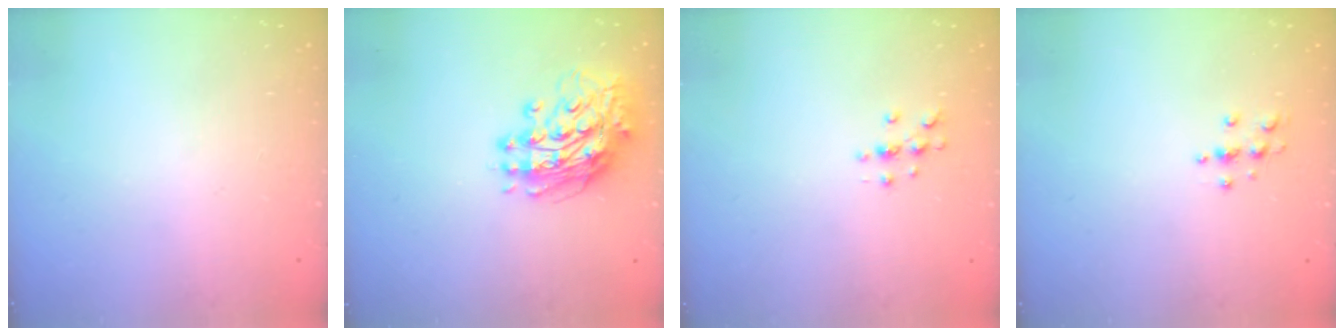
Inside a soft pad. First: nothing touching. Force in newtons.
{"total": 12.2, "press": 12.1, "slide": 1.3}
{"total": 4.2, "press": 4.2, "slide": 0.5}
{"total": 3.3, "press": 3.3, "slide": 0.5}